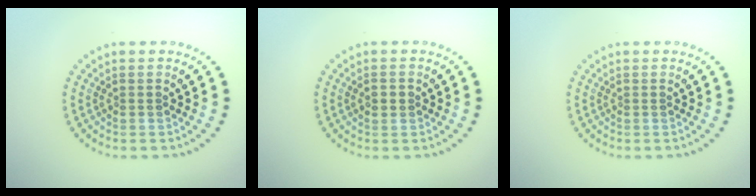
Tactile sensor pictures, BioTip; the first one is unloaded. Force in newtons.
{"total": 1.2, "press": 1.1, "slide": 0.1}
{"total": 0.0}